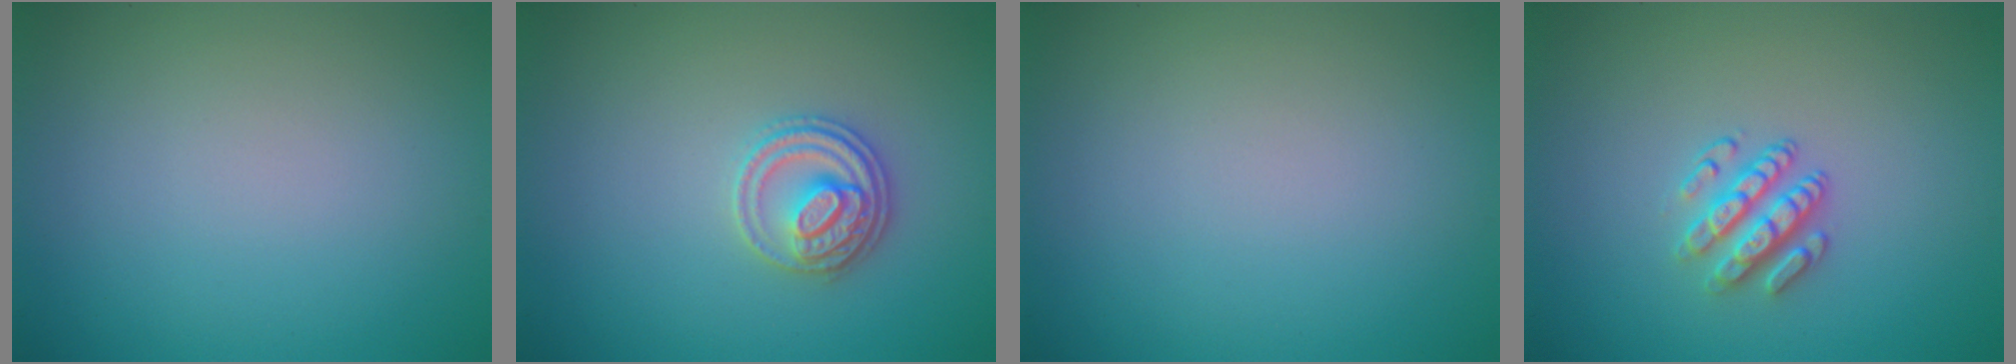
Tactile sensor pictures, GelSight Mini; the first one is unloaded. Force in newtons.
{"total": 2.8, "press": 2.7, "slide": 0.5}
{"total": 0.0}
{"total": 2.9, "press": 2.5, "slide": 1.4}